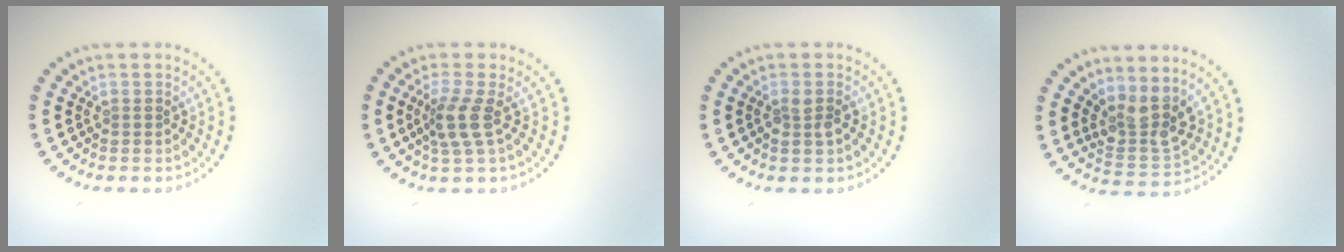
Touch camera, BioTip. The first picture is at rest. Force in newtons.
{"total": 2.6, "press": 2.0, "slide": 1.7}
{"total": 1.3, "press": 1.3, "slide": 0.3}
{"total": 3.7, "press": 3.2, "slide": 1.8}